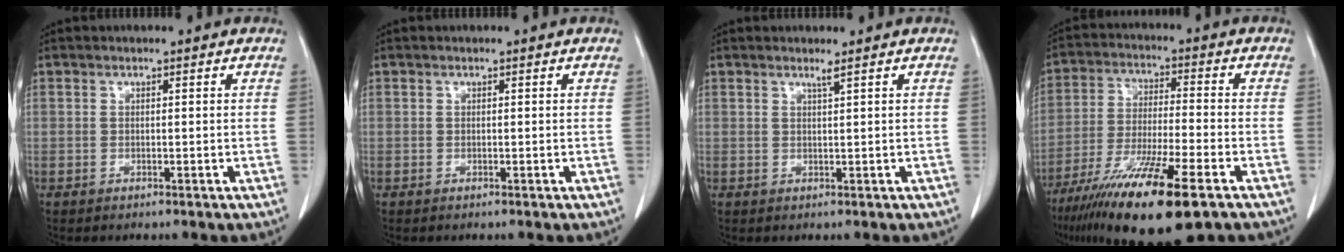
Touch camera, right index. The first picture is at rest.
{"total": 0.0}
{"total": 0.9, "force": [0.6, -0.4, 0.5], "torque": [-0.020, -0.010, 0.016]}
{"total": 16.8, "force": [-10.4, 1.3, 13.1], "torque": [-0.235, -0.048, -0.183]}